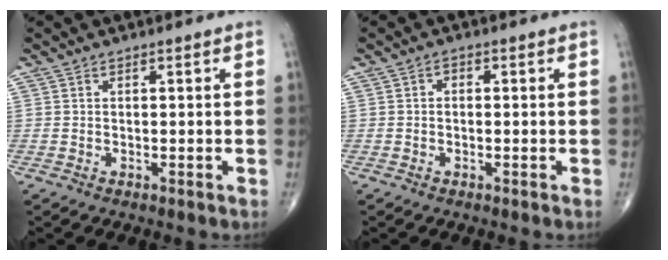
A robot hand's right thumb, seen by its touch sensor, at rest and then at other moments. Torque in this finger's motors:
{"motor_torque": [-0.26, 0.22, -0.02, -0.23, -0.01]}